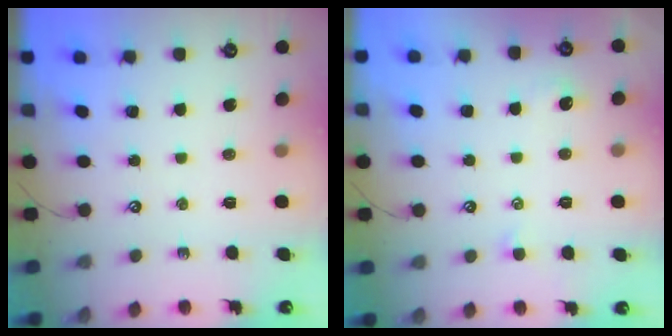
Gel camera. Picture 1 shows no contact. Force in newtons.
{"total": 0.5, "press": 0.1, "slide": 0.5}